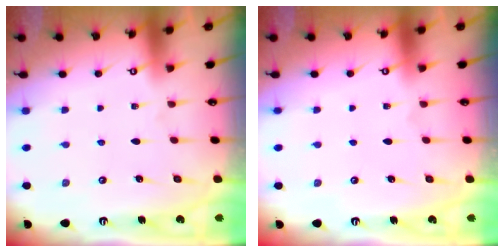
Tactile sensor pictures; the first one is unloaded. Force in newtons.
{"total": 0.0}